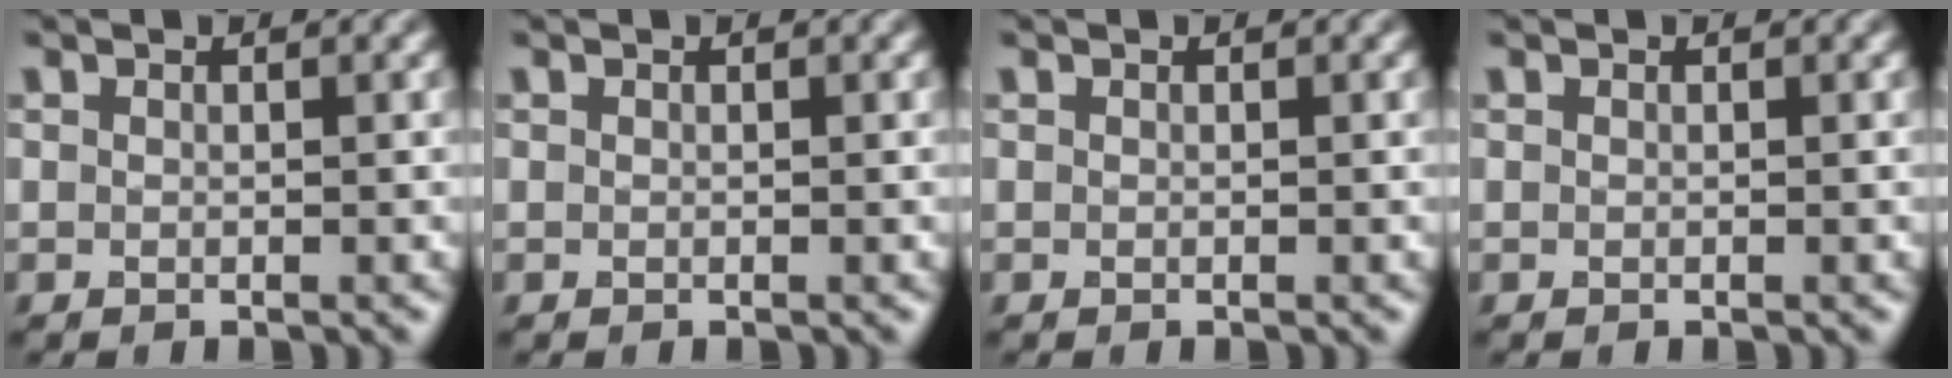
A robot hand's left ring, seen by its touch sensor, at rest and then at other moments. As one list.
[{"total": 0.0}, {"total": 0.0}, {"total": 0.0}]